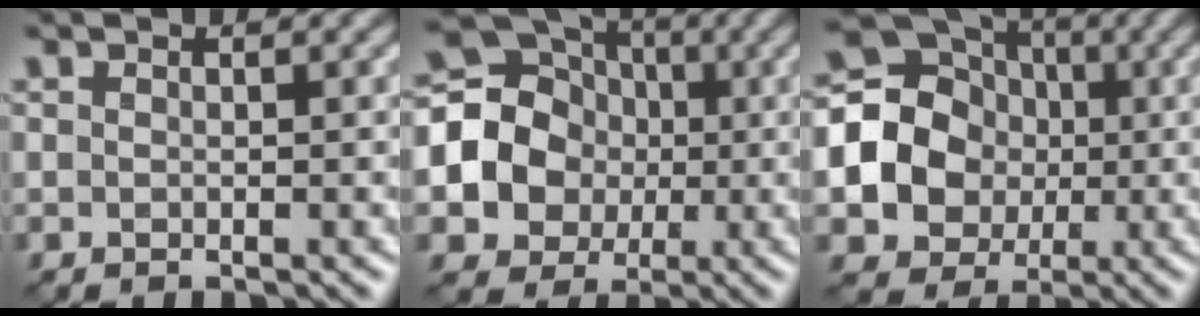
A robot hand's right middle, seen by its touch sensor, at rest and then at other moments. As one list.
[{"total": 12.4, "force": [-0.5, 11.6, 4.3], "torque": [-0.124, 0.022, -0.032]}, {"total": 13.6, "force": [-0.7, 12.6, 4.9], "torque": [-0.133, 0.019, -0.038]}]